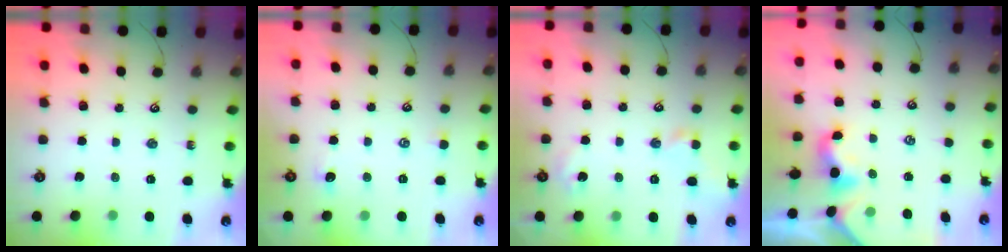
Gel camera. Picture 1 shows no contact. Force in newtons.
{"total": 1.8, "press": 1.8, "slide": 0.5}
{"total": 3.9, "press": 3.9, "slide": 0.7}
{"total": 1.9, "press": 1.8, "slide": 0.5}